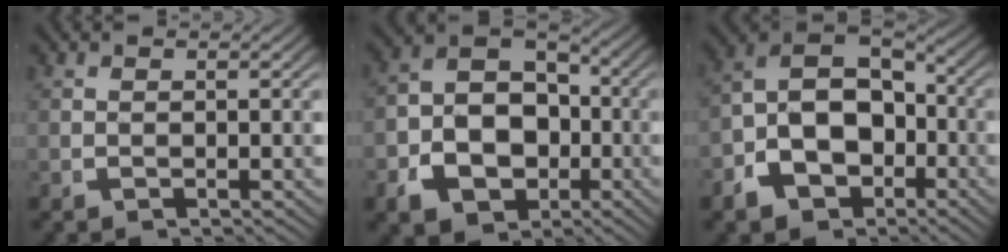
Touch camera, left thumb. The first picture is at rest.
{"total": 12.3, "force": [-1.6, 9.7, 7.4], "torque": [-0.136, -0.024, -0.024]}
{"total": 13.4, "force": [-1.7, 10.9, 7.6], "torque": [-0.166, -0.035, -0.028]}